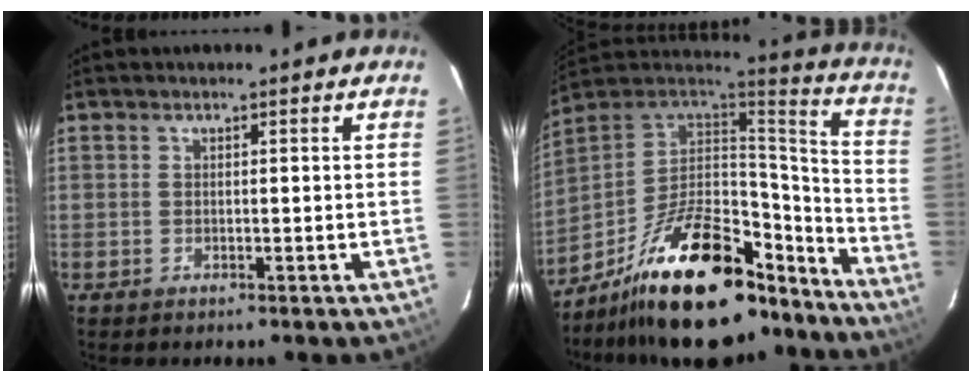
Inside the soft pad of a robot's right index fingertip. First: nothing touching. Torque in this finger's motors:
{"motor_torque": [1.13, -1.01, 0.90, 0.21]}